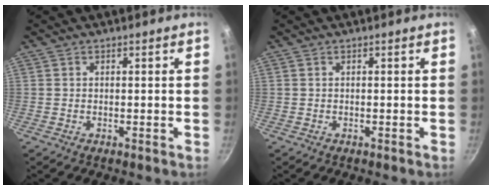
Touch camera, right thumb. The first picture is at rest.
{"total": 0.0}